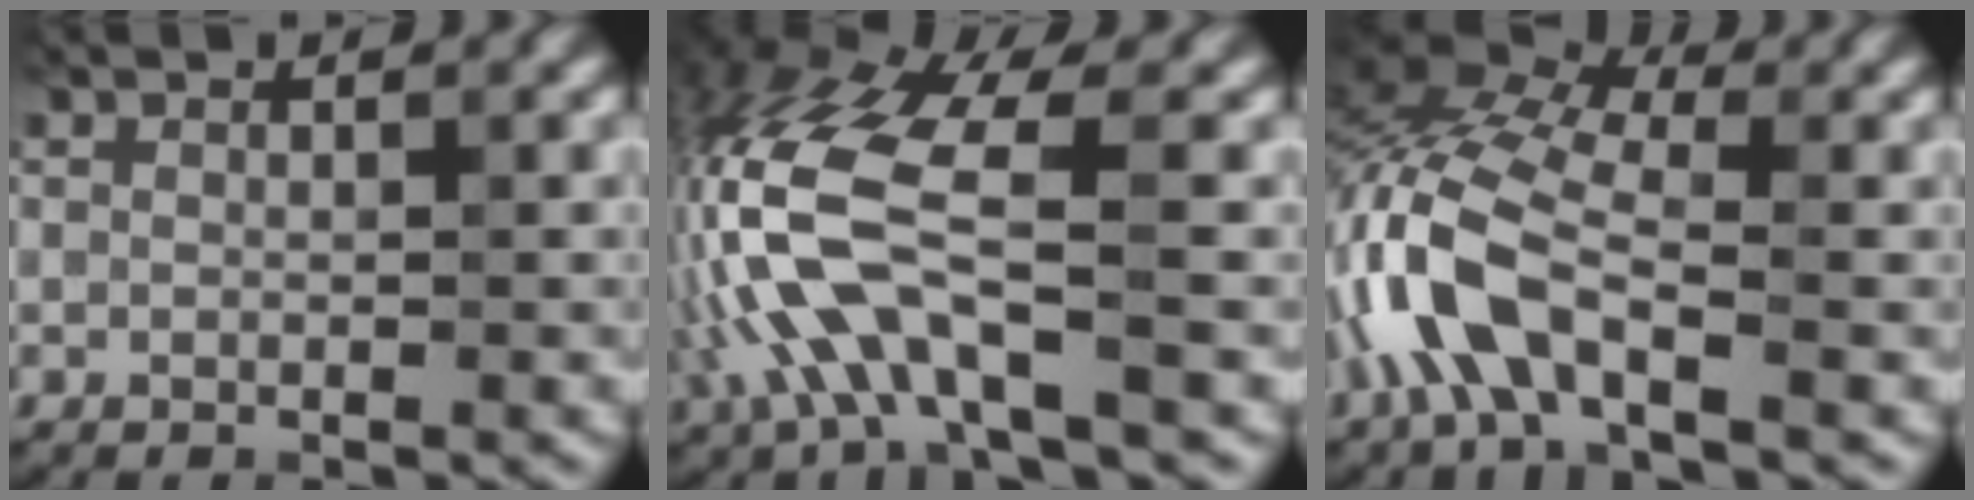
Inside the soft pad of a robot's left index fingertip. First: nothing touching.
{"total": 8.8, "force": [-2.2, 3.2, 7.9], "torque": [-0.190, 0.013, -0.048]}
{"total": 8.8, "force": [-2.9, 4.0, 7.3], "torque": [-0.172, 0.015, -0.076]}